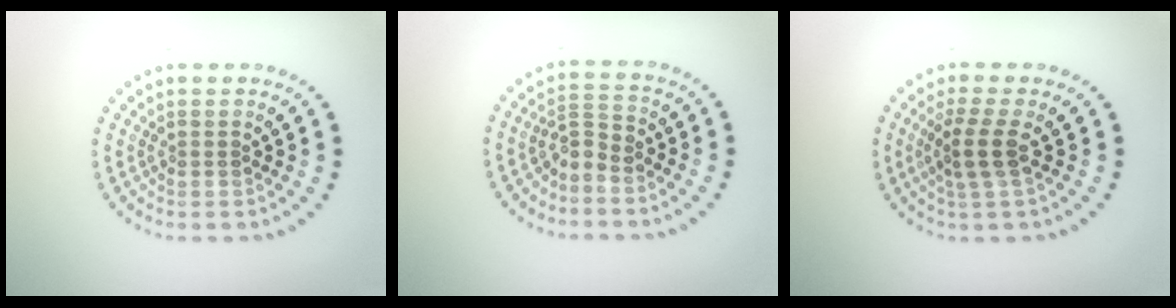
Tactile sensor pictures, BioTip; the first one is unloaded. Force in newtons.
{"total": 2.1, "press": 1.4, "slide": 1.5}
{"total": 2.6, "press": 2.1, "slide": 1.4}